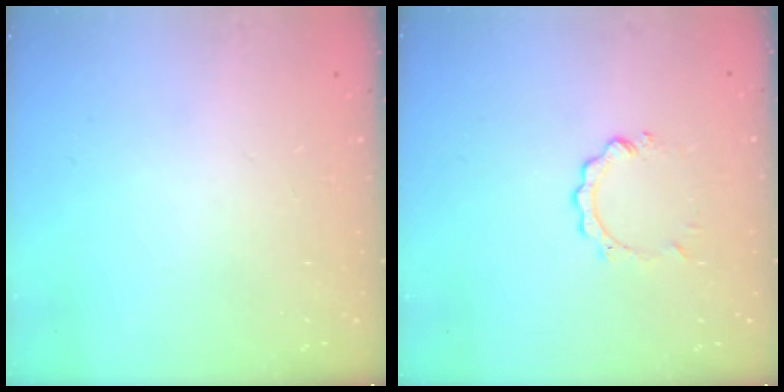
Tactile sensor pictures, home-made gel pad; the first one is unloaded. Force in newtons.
{"total": 2.1, "press": 2.1, "slide": 0.2}